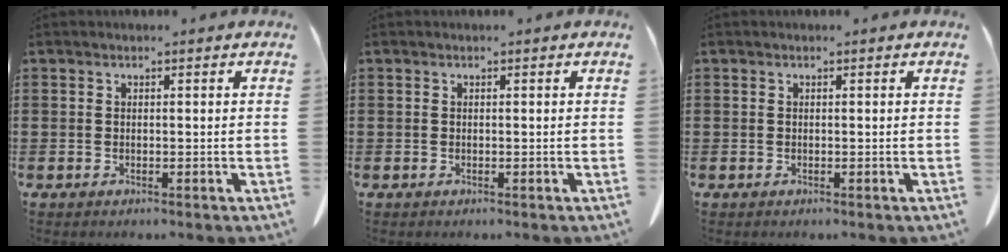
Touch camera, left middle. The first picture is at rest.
{"total": 0.0}
{"total": 0.0}